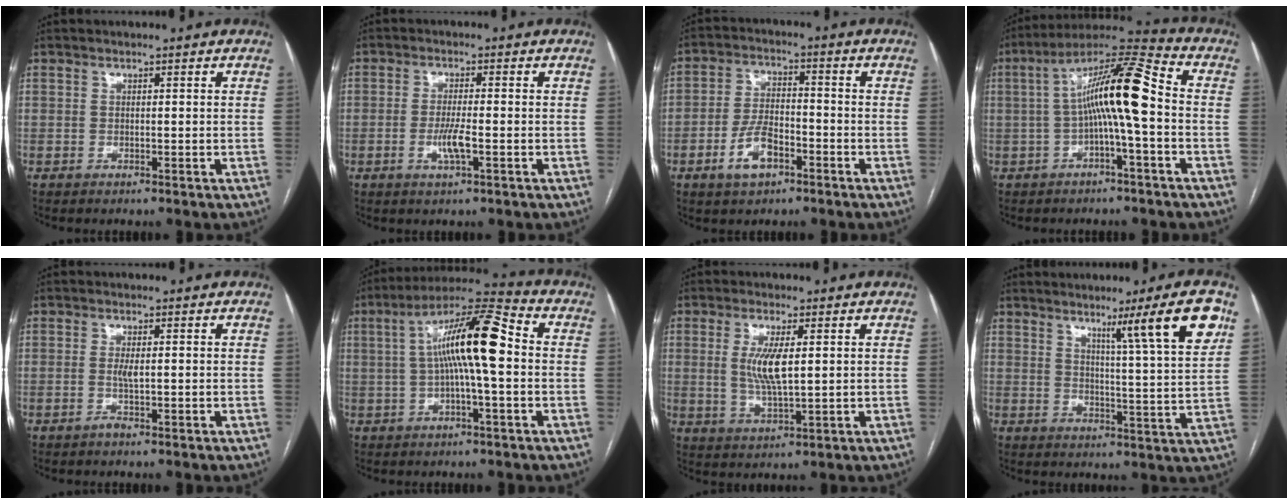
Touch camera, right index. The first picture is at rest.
{"total": 3.7, "force": [-1.2, 0.5, 3.5], "torque": [-0.074, -0.004, -0.022]}
{"total": 7.1, "force": [-3.5, 3.4, 5.1], "torque": [-0.107, 0.008, -0.063]}
{"total": 12.6, "force": [-0.5, 0.8, 12.6], "torque": [-0.221, 0.035, -0.014]}
{"total": 1.5, "force": [-0.4, 0.1, 1.4], "torque": [-0.030, -0.001, -0.007]}
{"total": 13.3, "force": [0.8, 1.5, 13.2], "torque": [-0.233, 0.033, 0.008]}
{"total": 6.3, "force": [1.0, 1.5, 6.1], "torque": [-0.128, -0.004, 0.024]}
{"total": 11.3, "force": [6.2, -1.5, 9.3], "torque": [-0.131, -0.008, 0.090]}